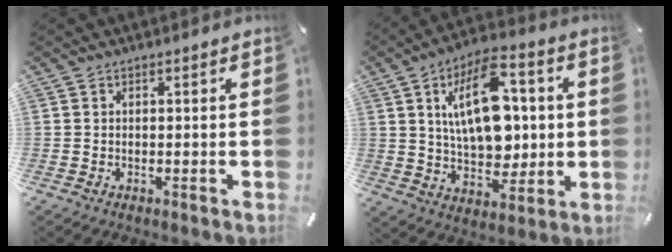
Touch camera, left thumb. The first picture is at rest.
{"total": 18.3, "force": [3.7, 10.5, 14.5], "torque": [-0.254, -0.003, 0.059]}